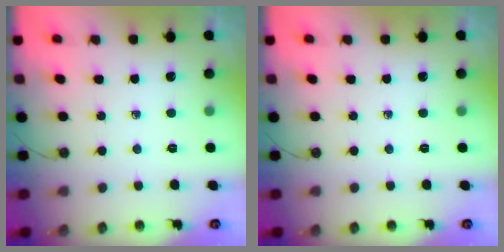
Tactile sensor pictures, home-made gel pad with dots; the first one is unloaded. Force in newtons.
{"total": 0.0}